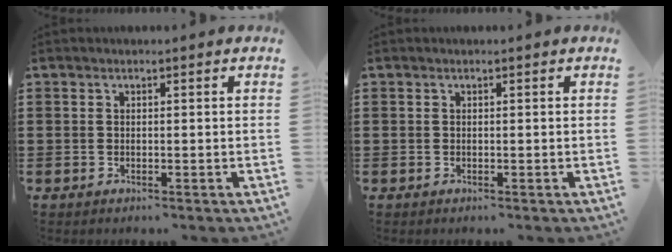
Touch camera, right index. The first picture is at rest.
{"total": 0.0}